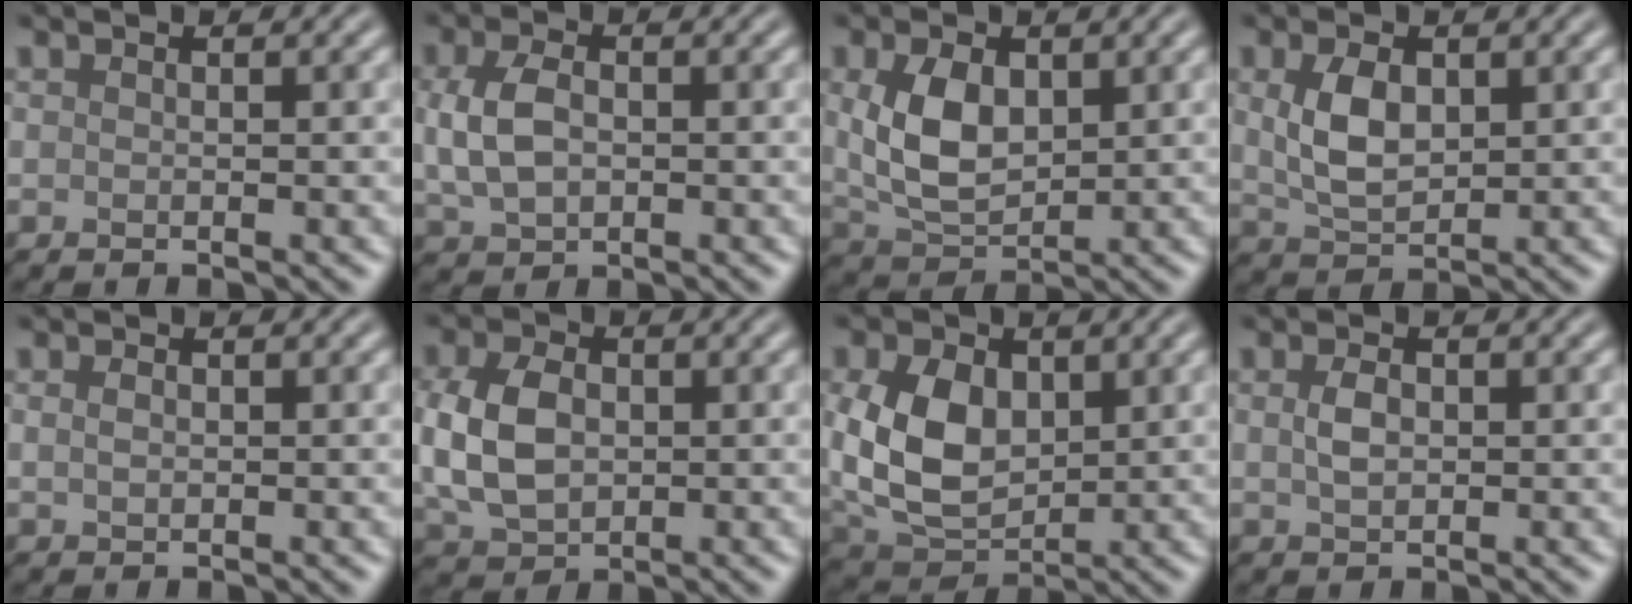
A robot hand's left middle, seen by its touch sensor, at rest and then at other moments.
{"total": 4.3, "force": [0.2, 3.0, 3.1], "torque": [-0.074, 0.001, 0.004]}
{"total": 5.4, "force": [1.0, 3.4, 4.1], "torque": [-0.094, 0.000, 0.026]}
{"total": 4.1, "force": [0.9, 2.6, 3.1], "torque": [-0.075, 0.001, 0.022]}
{"total": 0.9, "force": [0.2, 0.7, 0.6], "torque": [-0.015, 0.001, 0.004]}
{"total": 6.5, "force": [0.2, 4.7, 4.4], "torque": [-0.104, 0.001, 0.001]}
{"total": 8.0, "force": [1.0, 5.6, 5.6], "torque": [-0.133, -0.002, 0.022]}
{"total": 1.9, "force": [0.2, 1.2, 1.4], "torque": [-0.032, 0.002, 0.005]}